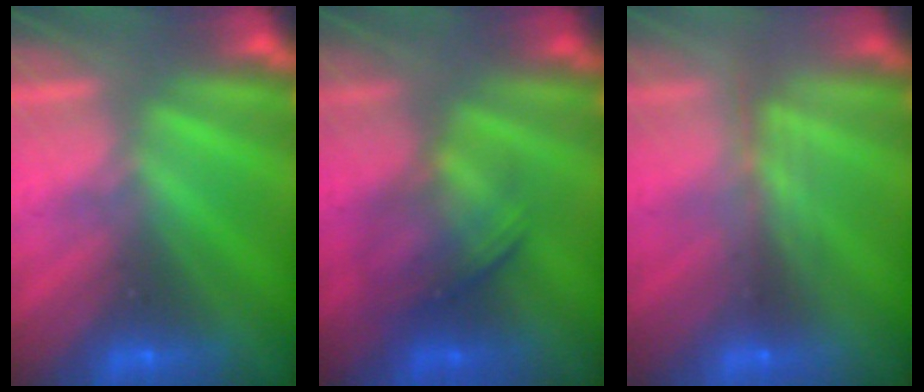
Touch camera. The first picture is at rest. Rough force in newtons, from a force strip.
{"total": 1.9}
{"total": 2.4}